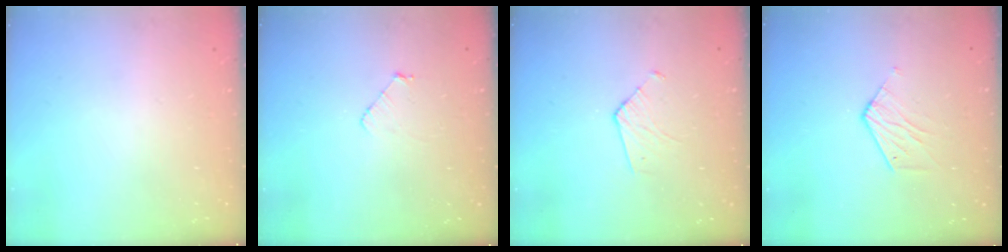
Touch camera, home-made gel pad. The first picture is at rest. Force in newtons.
{"total": 3.8, "press": 3.8, "slide": 0.3}
{"total": 4.2, "press": 4.2, "slide": 0.4}
{"total": 5.9, "press": 5.9, "slide": 0.5}